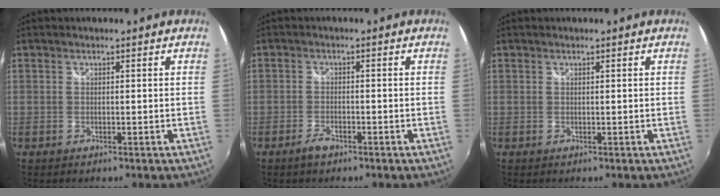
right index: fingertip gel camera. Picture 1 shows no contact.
{"total": 2.5, "force": [-1.9, 1.0, 1.3], "torque": [-0.033, -0.003, -0.038]}
{"total": 0.0}